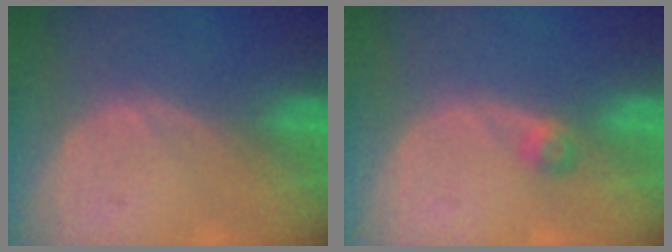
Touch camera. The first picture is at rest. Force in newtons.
{"total": 1.8, "press": 1.6, "slide": 0.8}